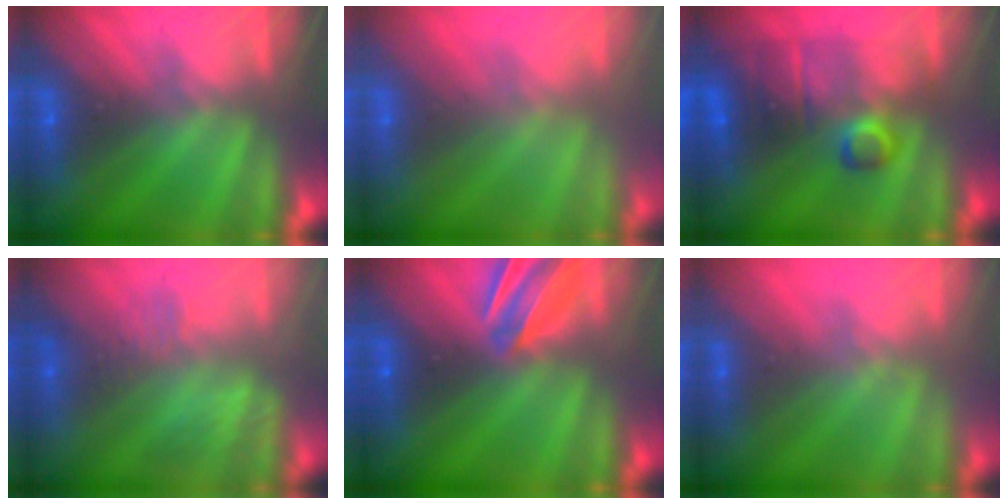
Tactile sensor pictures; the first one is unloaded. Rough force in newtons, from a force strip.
{"total": 2.9}
{"total": 7.3}
{"total": 2.8}
{"total": 8.5}
{"total": 2.1}